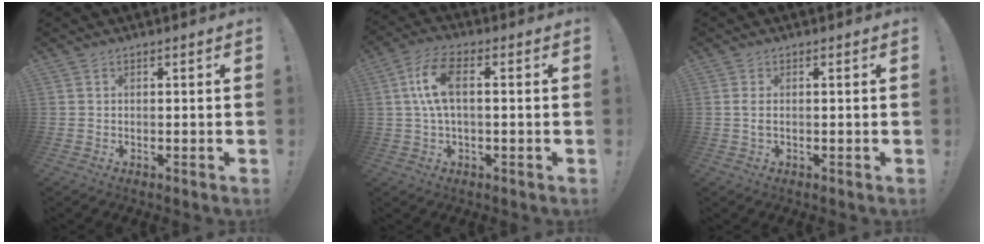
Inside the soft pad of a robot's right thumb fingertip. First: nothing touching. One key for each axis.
{"total": 9.5, "fx": 0.8, "fy": 3.9, "fz": 8.7, "tx": -0.175, "ty": 0.006, "tz": 0.017}
{"total": 1.7, "fx": 0.2, "fy": 0.1, "fz": 1.7, "tx": -0.039, "ty": 0.002, "tz": 0.004}